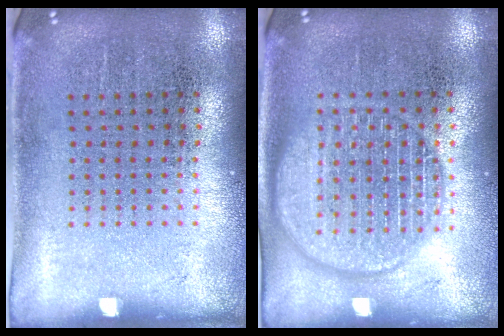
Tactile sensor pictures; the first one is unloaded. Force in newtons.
{"total": 2.9, "press": 2.9, "slide": 0.4}